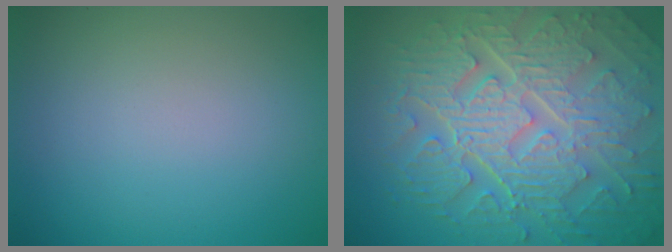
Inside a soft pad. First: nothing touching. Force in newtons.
{"total": 10.6, "press": 7.0, "slide": 8.0}